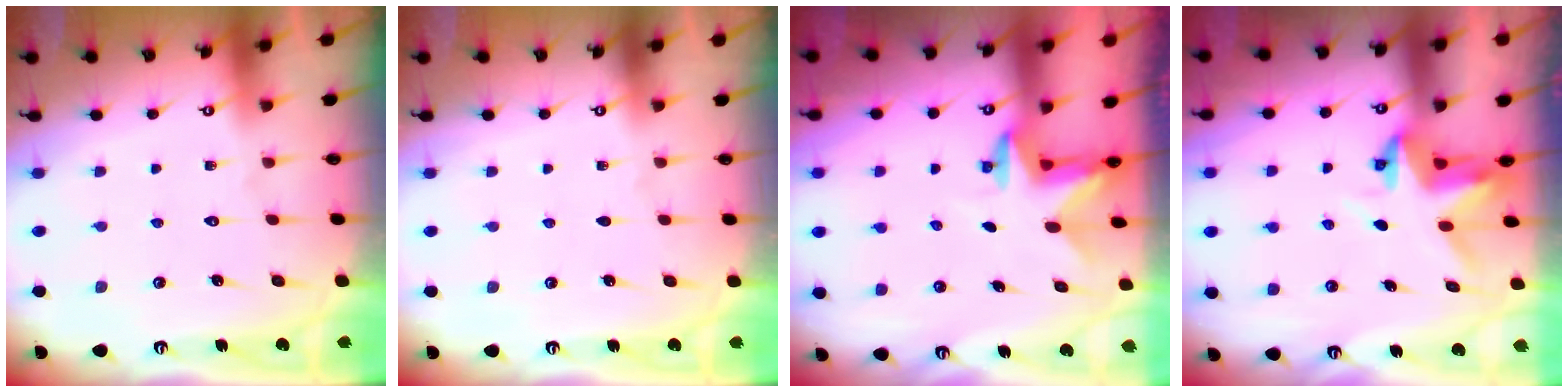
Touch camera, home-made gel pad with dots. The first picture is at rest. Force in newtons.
{"total": 0.0}
{"total": 2.3, "press": 2.3, "slide": 0.4}
{"total": 4.3, "press": 4.3, "slide": 0.2}